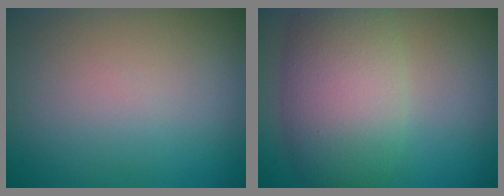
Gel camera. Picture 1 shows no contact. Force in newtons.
{"total": 7.9, "press": 7.9, "slide": 0.4}